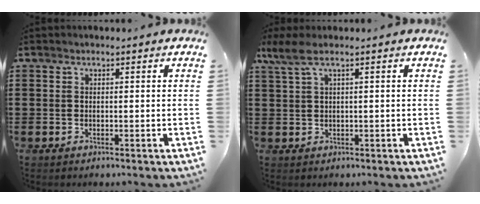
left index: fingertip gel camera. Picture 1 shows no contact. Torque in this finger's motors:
{"motor_torque": [0.37, -0.43, 0.23, 0.08]}